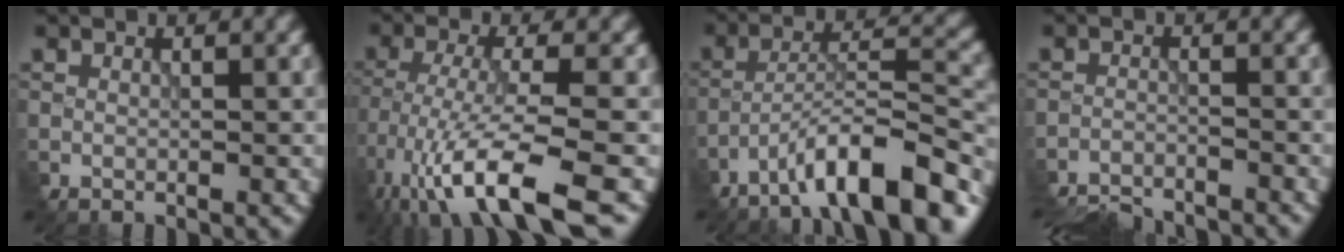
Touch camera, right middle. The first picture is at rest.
{"total": 9.5, "force": [-5.8, 2.2, 7.2], "torque": [-0.144, -0.005, -0.098]}
{"total": 10.2, "force": [-7.5, 2.3, 6.5], "torque": [-0.103, 0.023, -0.126]}
{"total": 7.7, "force": [-7.6, 0.8, 0.4], "torque": [-0.005, -0.004, -0.112]}